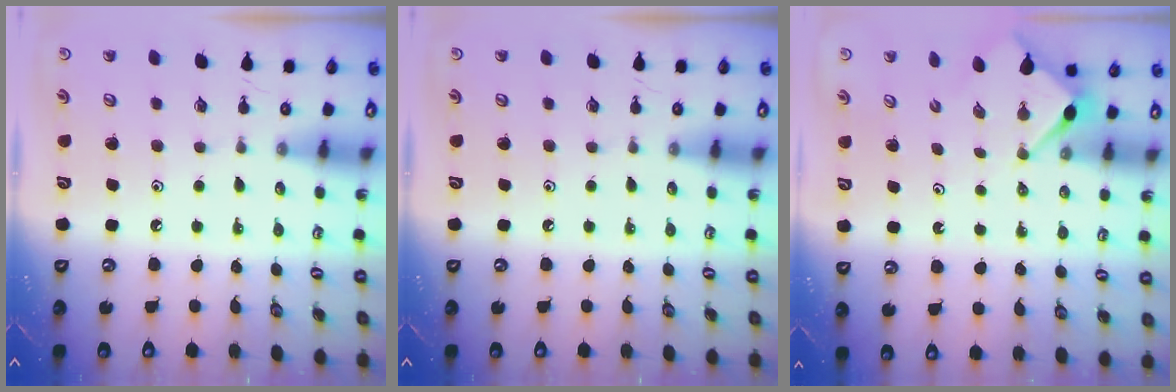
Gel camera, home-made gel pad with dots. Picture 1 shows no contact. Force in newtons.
{"total": 0.0}
{"total": 2.9, "press": 2.9, "slide": 0.1}